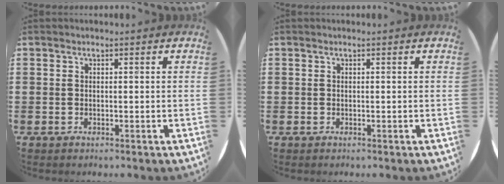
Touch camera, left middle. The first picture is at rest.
{"total": 0.0}